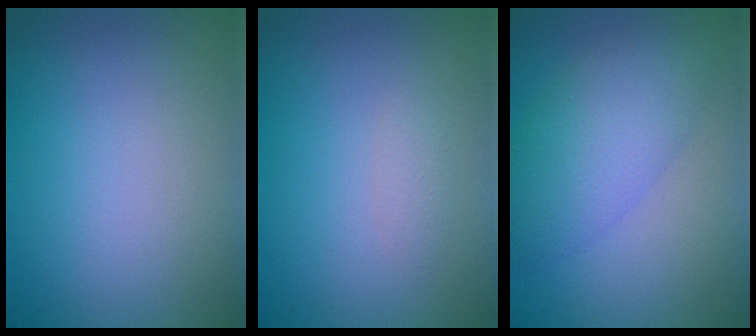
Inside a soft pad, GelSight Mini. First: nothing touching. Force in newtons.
{"total": 0.8, "press": 0.8, "slide": 0.0}
{"total": 5.6, "press": 5.6, "slide": 0.1}